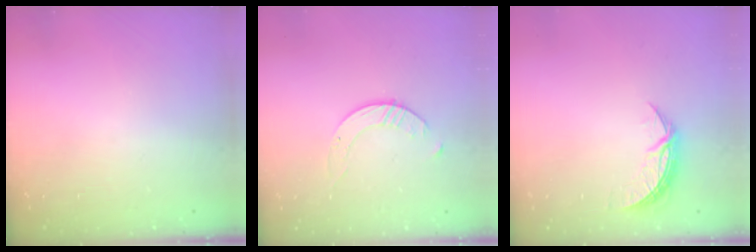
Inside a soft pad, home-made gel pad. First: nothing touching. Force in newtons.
{"total": 2.6, "press": 2.6, "slide": 0.3}
{"total": 6.7, "press": 6.7, "slide": 0.4}